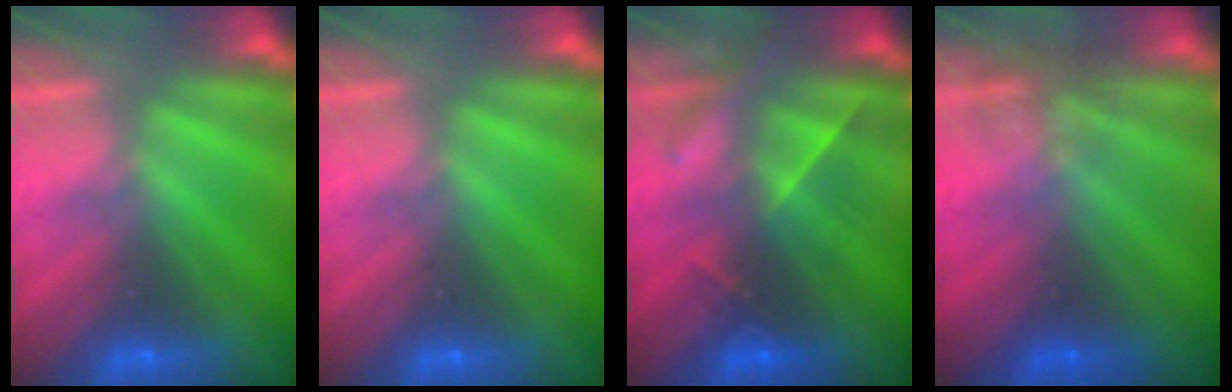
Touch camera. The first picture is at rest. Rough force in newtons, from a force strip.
{"total": 0.0}
{"total": 2.8}
{"total": 1.8}